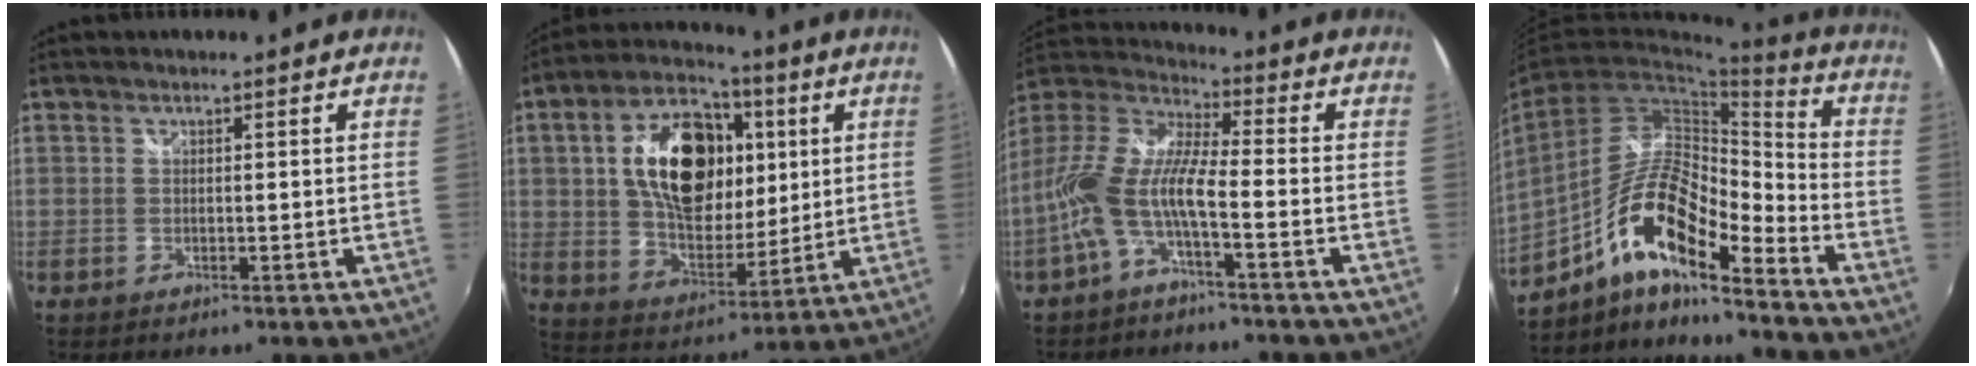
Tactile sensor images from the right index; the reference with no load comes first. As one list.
[{"total": 20.1, "force": [4.6, 12.0, 15.5], "torque": [-0.286, 0.022, 0.084]}, {"total": 10.9, "force": [-4.1, 2.0, 9.9], "torque": [-0.207, 0.002, -0.083]}, {"total": 15.5, "force": [-9.0, 4.1, 11.9], "torque": [-0.217, 0.001, -0.172]}]